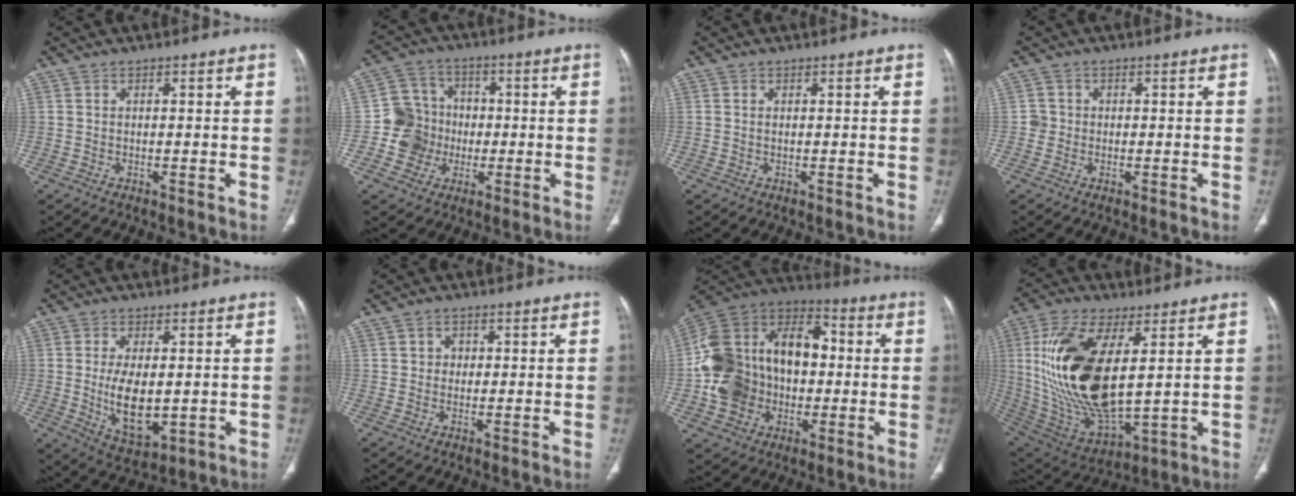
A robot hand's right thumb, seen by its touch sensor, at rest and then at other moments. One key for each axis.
{"total": 9.2, "fx": -1.5, "fy": 8.8, "fz": 2.2, "tx": 0.002, "ty": 0.021, "tz": -0.031}
{"total": 0.0}
{"total": 1.7, "fx": -0.2, "fy": 1.7, "fz": 0.2, "tx": 0.007, "ty": 0.007, "tz": -0.007}
{"total": 10.2, "fx": -0.5, "fy": 5.2, "fz": 8.8, "tx": -0.146, "ty": -0.017, "tz": 0.009}
{"total": 1.8, "fx": 0.4, "fy": 1.7, "fz": 0.6, "tx": 0.001, "ty": 0.002, "tz": 0.004}
{"total": 25.8, "fx": -1.2, "fy": 19.0, "fz": 17.4, "tx": -0.313, "ty": 0.036, "tz": -0.017}
{"total": 23.9, "fx": 4.3, "fy": 10.8, "fz": 21.0, "tx": -0.425, "ty": -0.028, "tz": 0.092}